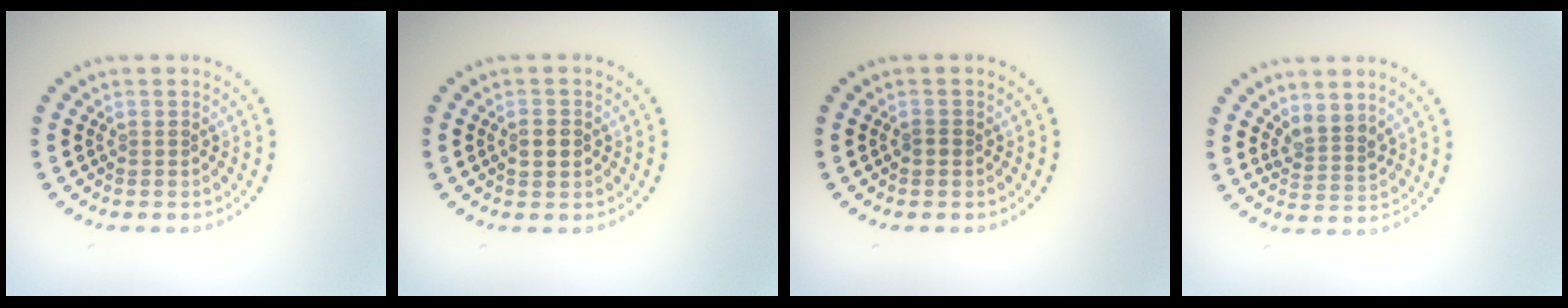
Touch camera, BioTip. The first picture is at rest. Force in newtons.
{"total": 2.1, "press": 2.1, "slide": 0.0}
{"total": 0.8, "press": 0.7, "slide": 0.2}
{"total": 2.4, "press": 1.9, "slide": 1.5}